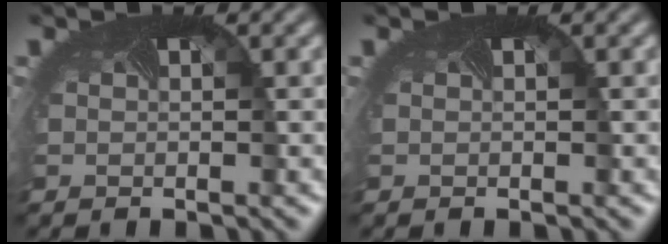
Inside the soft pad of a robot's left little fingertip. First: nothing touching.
{"total": 0.0}